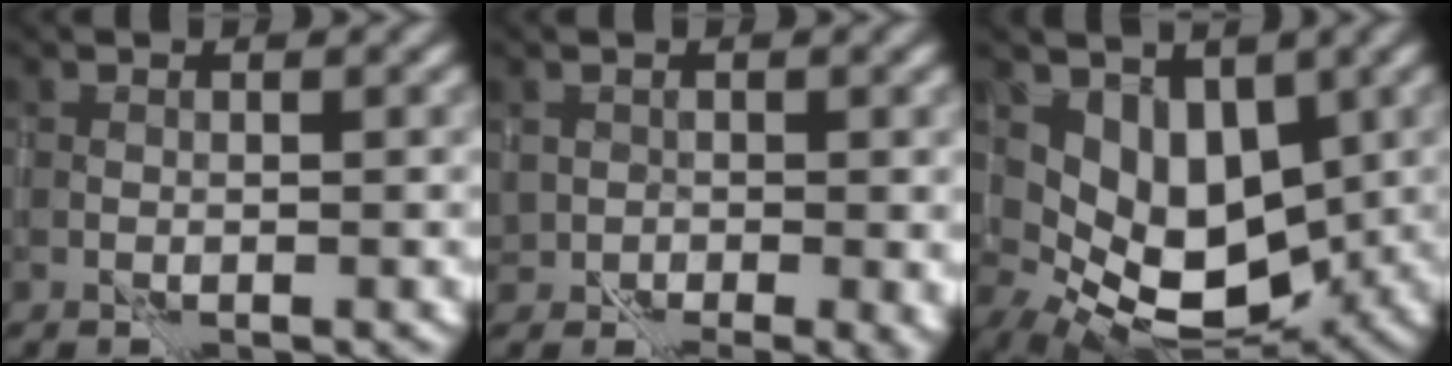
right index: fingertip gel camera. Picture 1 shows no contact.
{"total": 2.9, "force": [-0.4, 2.0, 2.1], "torque": [-0.024, -0.009, -0.006]}
{"total": 6.6, "force": [1.7, 4.2, 4.8], "torque": [-0.086, -0.025, 0.036]}